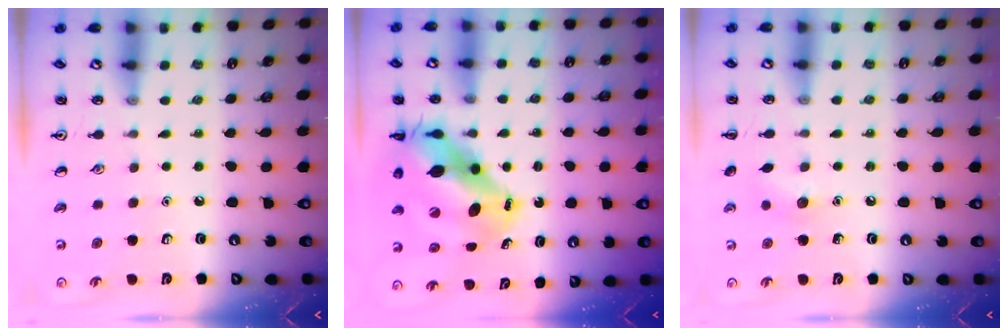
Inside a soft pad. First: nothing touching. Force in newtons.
{"total": 13.4, "press": 12.9, "slide": 3.6}
{"total": 6.5, "press": 6.3, "slide": 1.8}